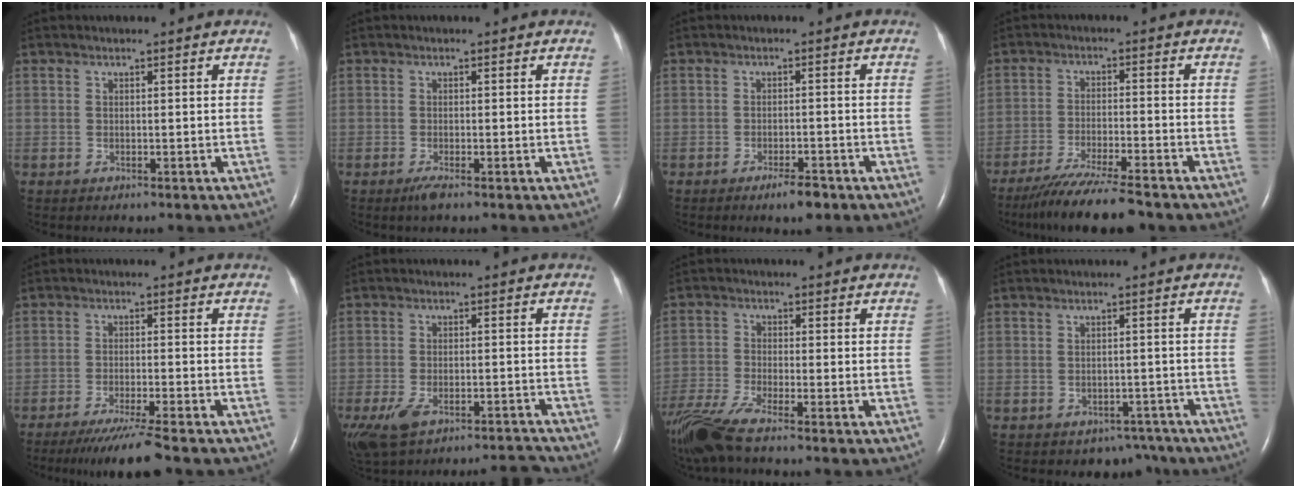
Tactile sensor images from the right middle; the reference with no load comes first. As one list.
[{"total": 1.5, "force": [-1.0, 0.0, 1.1], "torque": [-0.031, -0.007, -0.022]}, {"total": 3.5, "force": [-2.5, 0.8, 2.4], "torque": [-0.042, -0.002, -0.038]}, {"total": 10.0, "force": [-8.4, 0.0, 5.4], "torque": [-0.091, -0.031, -0.140]}, {"total": 7.6, "force": [-6.0, -0.8, 4.6], "torque": [-0.074, -0.024, -0.100]}, {"total": 8.2, "force": [-7.0, 1.5, 4.1], "torque": [-0.083, 0.002, -0.119]}, {"total": 9.0, "force": [-7.3, 0.0, 5.2], "torque": [-0.116, -0.024, -0.139]}, {"total": 4.6, "force": [-3.6, 2.8, 0.3], "torque": [0.009, 0.017, -0.042]}]